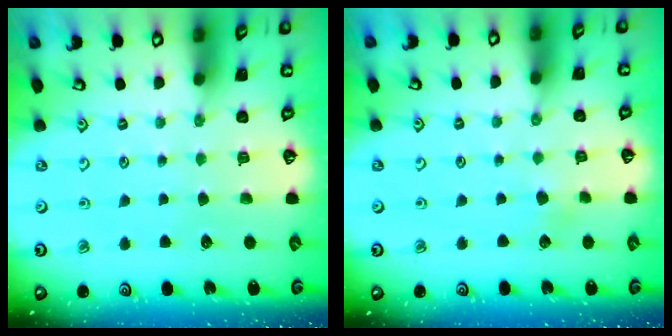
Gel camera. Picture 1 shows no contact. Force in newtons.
{"total": 2.5, "press": 2.5, "slide": 0.2}